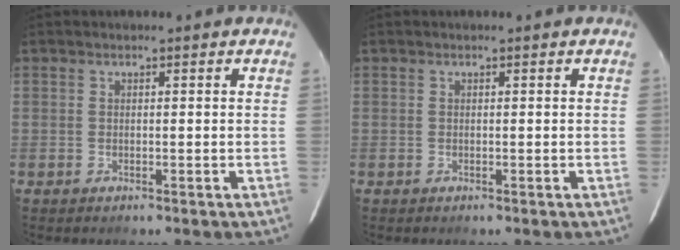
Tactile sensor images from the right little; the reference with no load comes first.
{"total": 0.0}